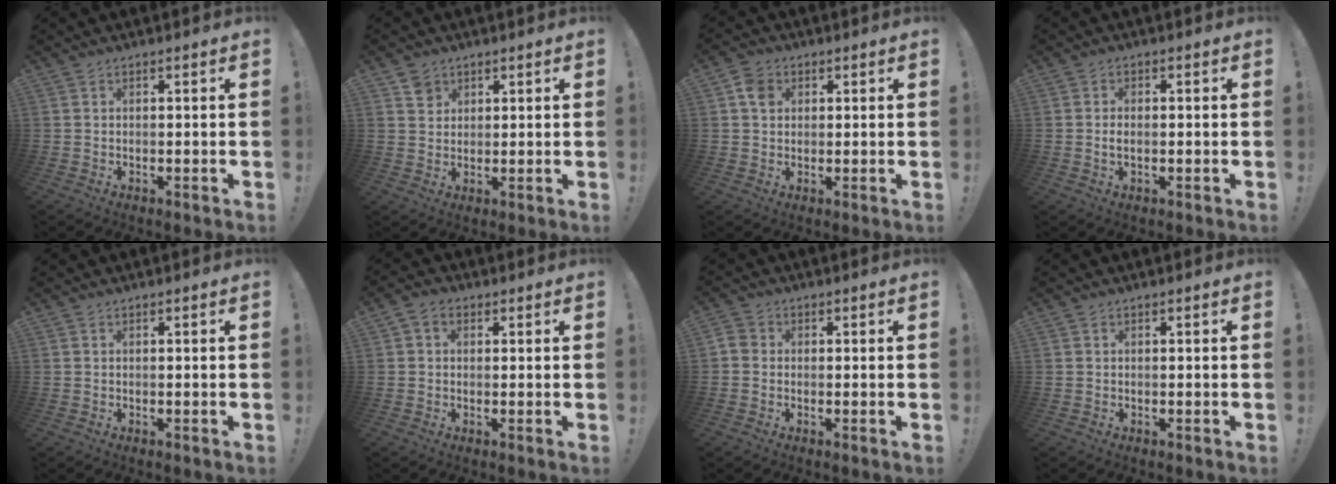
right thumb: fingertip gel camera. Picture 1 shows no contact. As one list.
[{"total": 3.9, "force": [2.3, 3.1, 0.7], "torque": [0.000, -0.010, 0.041]}, {"total": 4.8, "force": [1.4, 4.0, 2.2], "torque": [-0.025, 0.003, 0.026]}, {"total": 1.7, "force": [-0.1, 0.9, 1.5], "torque": [-0.025, 0.006, -0.002]}, {"total": 0.0}, {"total": 3.3, "force": [0.9, 2.5, 2.0], "torque": [-0.033, 0.000, 0.017]}, {"total": 2.6, "force": [-0.6, 2.0, 1.4], "torque": [-0.023, 0.010, -0.010]}, {"total": 0.0}]